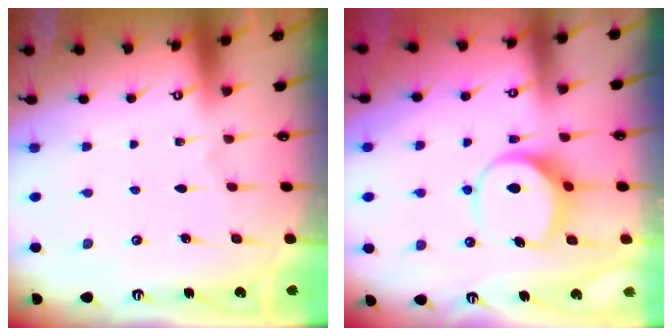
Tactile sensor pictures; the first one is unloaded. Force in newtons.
{"total": 8.5, "press": 8.4, "slide": 0.6}